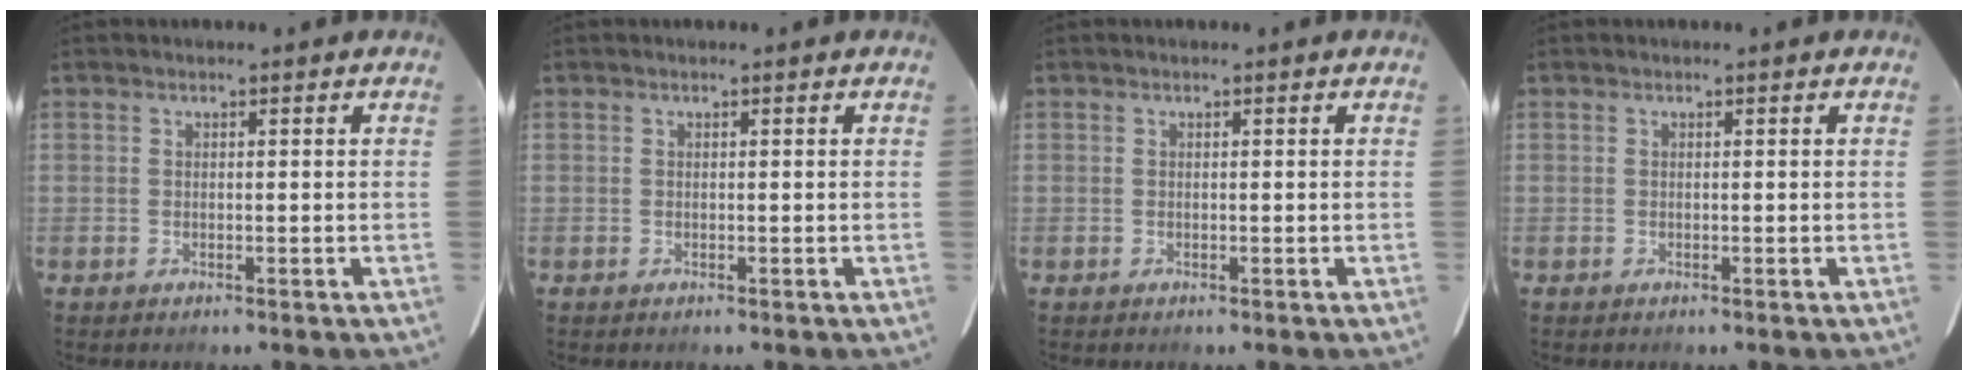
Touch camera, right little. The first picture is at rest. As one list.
[{"total": 0.0}, {"total": 0.0}, {"total": 0.0}]